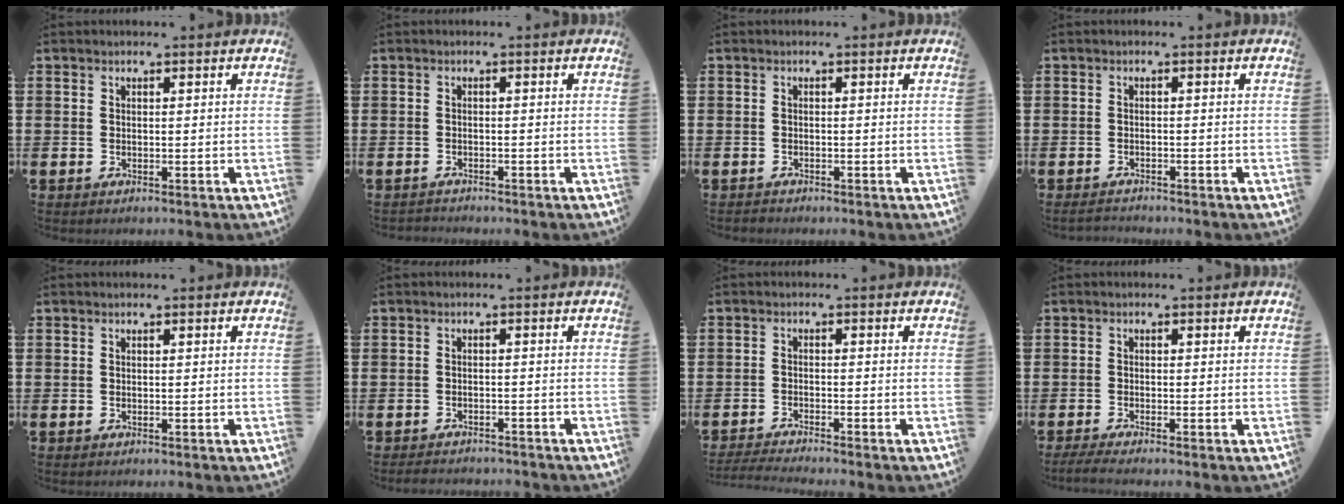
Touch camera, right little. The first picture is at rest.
{"total": 0.7, "force": [-0.7, 0.1, -0.1], "torque": [-0.001, -0.001, -0.014]}
{"total": 0.5, "force": [-0.5, 0.1, -0.1], "torque": [0.000, -0.001, -0.011]}
{"total": 1.0, "force": [-1.0, 0.2, 0.2], "torque": [-0.007, 0.002, -0.021]}
{"total": 0.0}
{"total": 1.6, "force": [-1.6, 0.1, 0.0], "torque": [-0.006, 0.001, -0.033]}
{"total": 1.3, "force": [-1.2, -0.3, 0.6], "torque": [-0.006, 0.004, -0.023]}
{"total": 1.1, "force": [-0.4, 0.0, 1.0], "torque": [-0.014, 0.001, -0.007]}